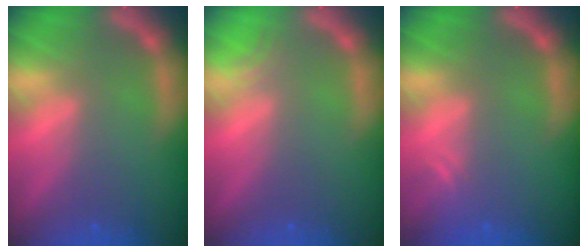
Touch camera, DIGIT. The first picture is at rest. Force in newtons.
{"total": 0.9}
{"total": 1.5}